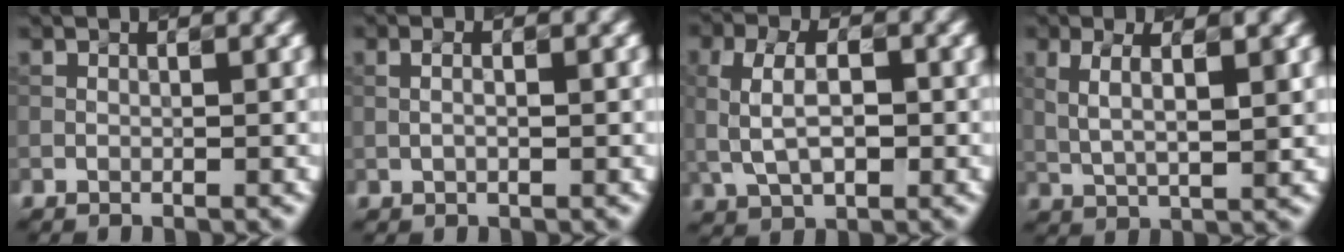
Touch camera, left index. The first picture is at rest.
{"total": 1.4, "force": [0.4, 0.6, 1.3], "torque": [-0.008, 0.000, -0.002]}
{"total": 4.3, "force": [0.0, 2.5, 3.5], "torque": [-0.075, 0.006, 0.004]}
{"total": 4.0, "force": [1.3, 1.1, 3.6], "torque": [-0.069, 0.006, 0.031]}